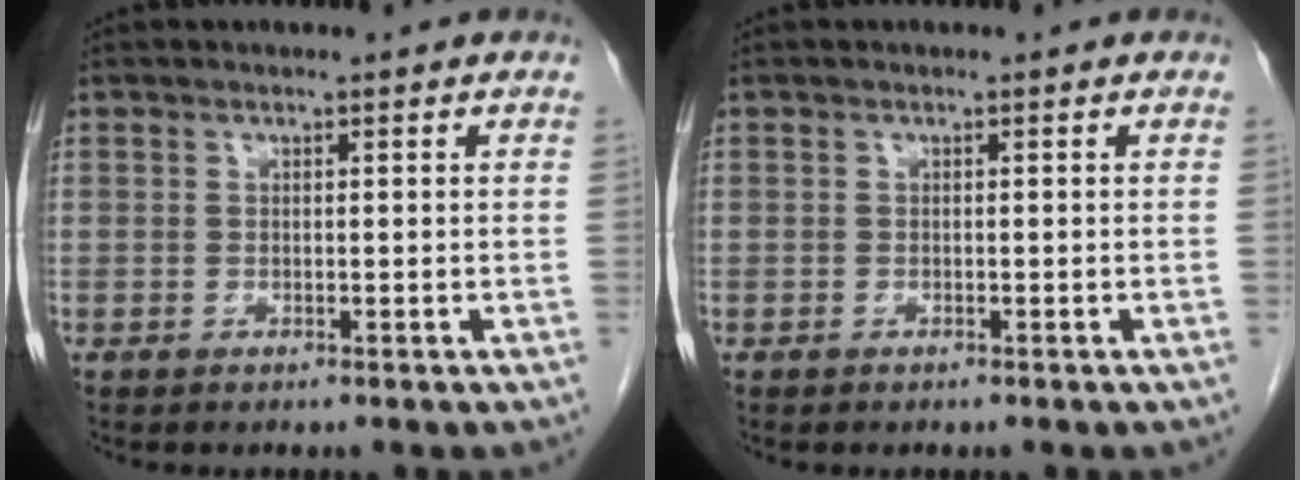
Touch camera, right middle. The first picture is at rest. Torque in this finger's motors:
{"motor_torque": [0.06, 0.03, -0.02, -0.01]}